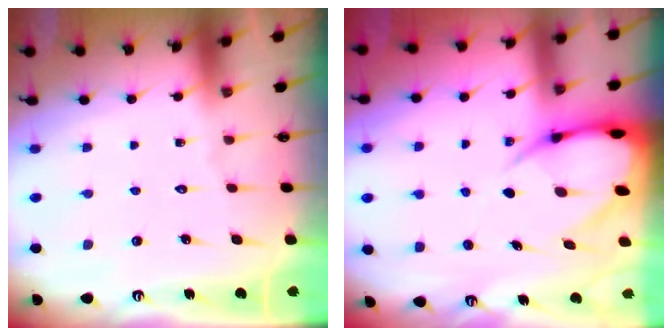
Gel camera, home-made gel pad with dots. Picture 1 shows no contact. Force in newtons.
{"total": 10.0, "press": 10.0, "slide": 1.1}